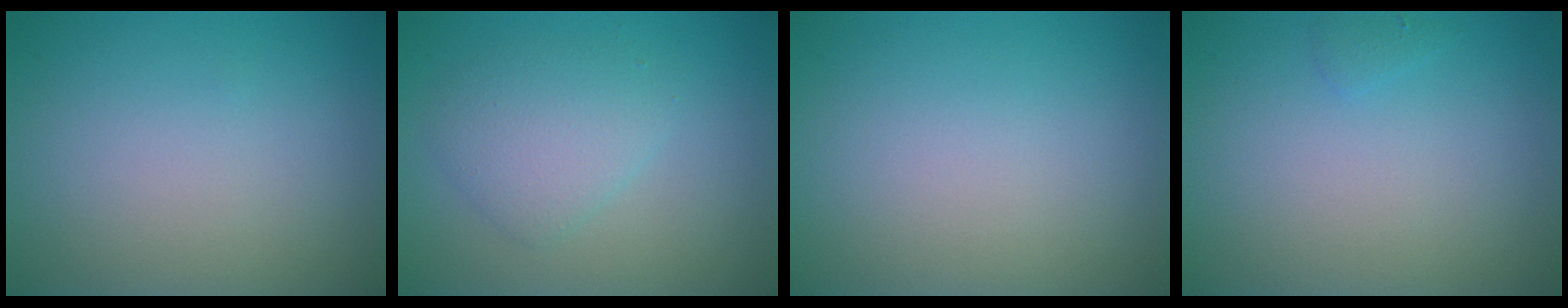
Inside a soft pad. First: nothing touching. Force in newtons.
{"total": 3.1, "press": 3.1, "slide": 0.3}
{"total": 0.0}
{"total": 0.6, "press": 0.5, "slide": 0.0}